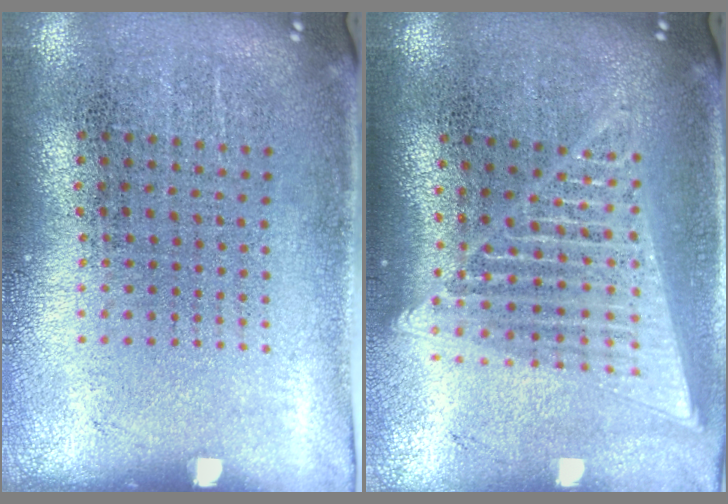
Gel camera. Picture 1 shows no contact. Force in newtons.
{"total": 1.8, "press": 1.6, "slide": 0.9}